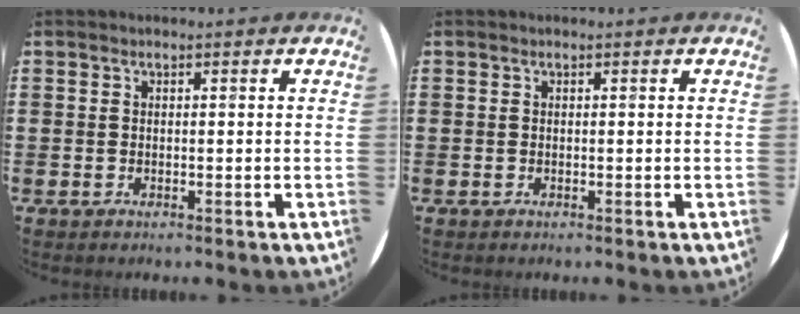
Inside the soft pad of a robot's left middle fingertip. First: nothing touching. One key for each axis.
{"total": 0.0}